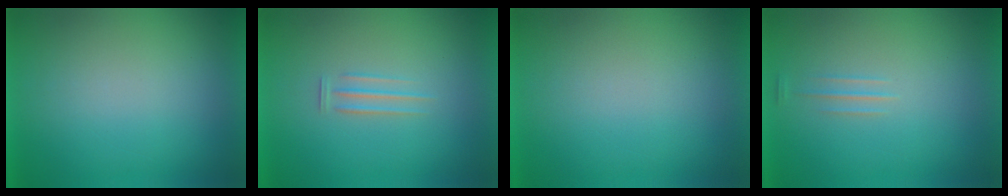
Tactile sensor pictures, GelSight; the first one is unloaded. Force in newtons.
{"total": 1.9}
{"total": 1.1}
{"total": 1.3}